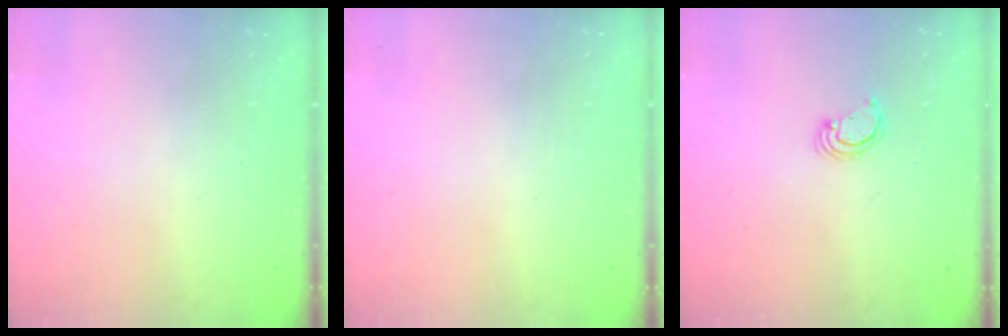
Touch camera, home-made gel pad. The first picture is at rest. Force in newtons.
{"total": 0.0}
{"total": 2.7, "press": 2.7, "slide": 0.1}